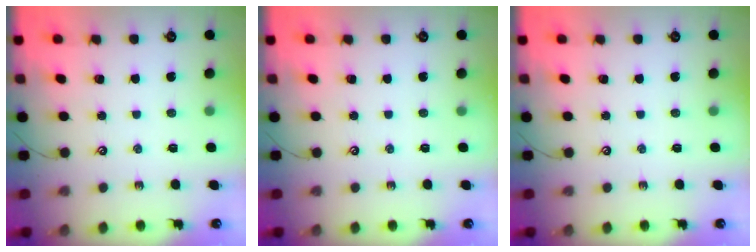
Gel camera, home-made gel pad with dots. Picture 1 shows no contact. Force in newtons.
{"total": 0.0}
{"total": 0.0}